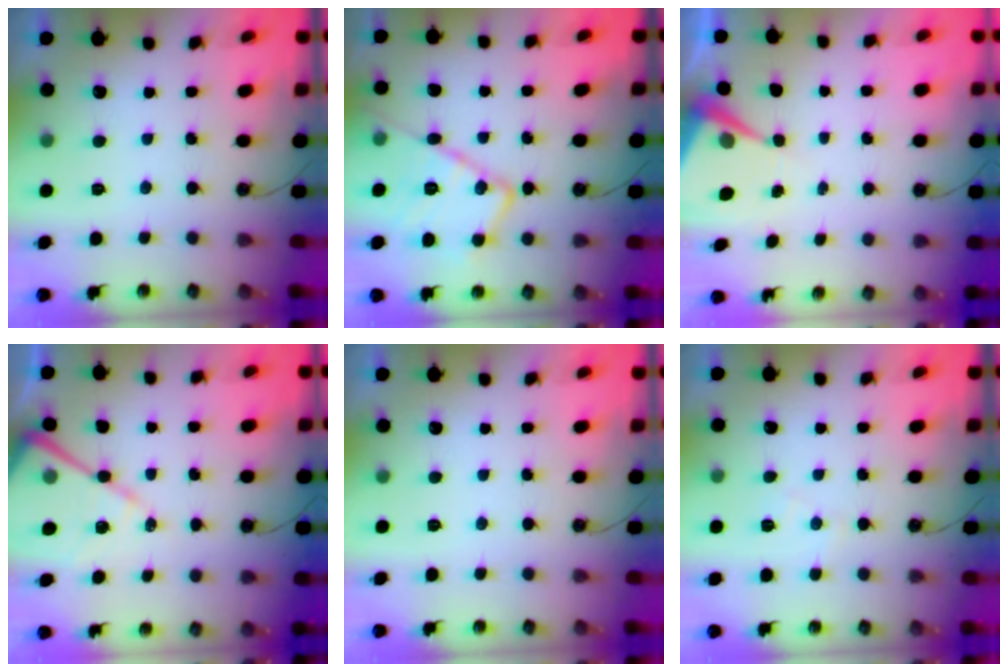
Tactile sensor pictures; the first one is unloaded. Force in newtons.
{"total": 17.8, "press": 17.7, "slide": 1.5}
{"total": 7.8, "press": 7.7, "slide": 0.7}
{"total": 14.2, "press": 14.1, "slide": 1.4}
{"total": 0.0}
{"total": 6.6, "press": 6.5, "slide": 0.9}